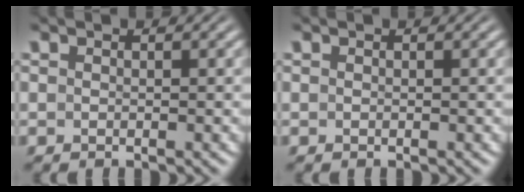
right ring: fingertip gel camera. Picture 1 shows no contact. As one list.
[{"total": 0.0}]